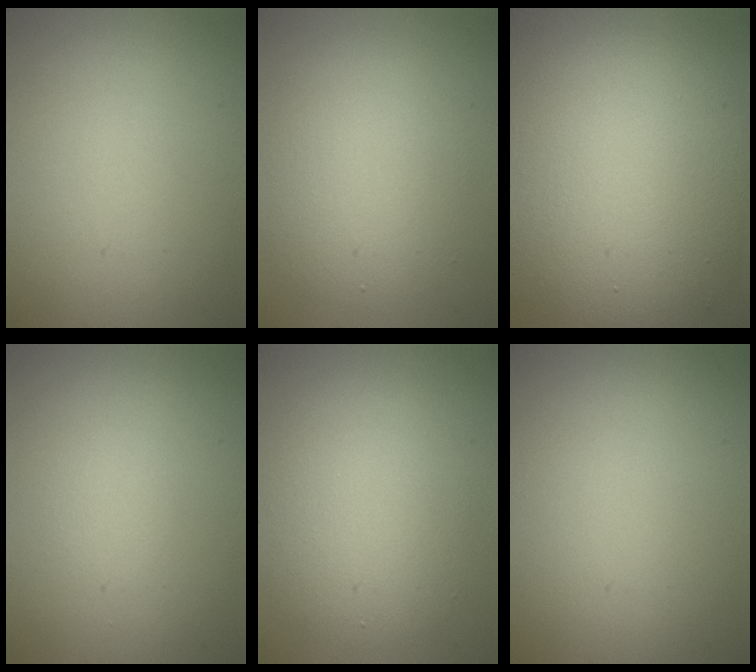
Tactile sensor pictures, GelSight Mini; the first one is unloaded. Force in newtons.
{"total": 4.8, "press": 4.8, "slide": 0.3}
{"total": 12.6, "press": 12.6, "slide": 0.9}
{"total": 1.0, "press": 0.9, "slide": 0.1}
{"total": 5.4, "press": 5.4, "slide": 0.3}
{"total": 0.0}